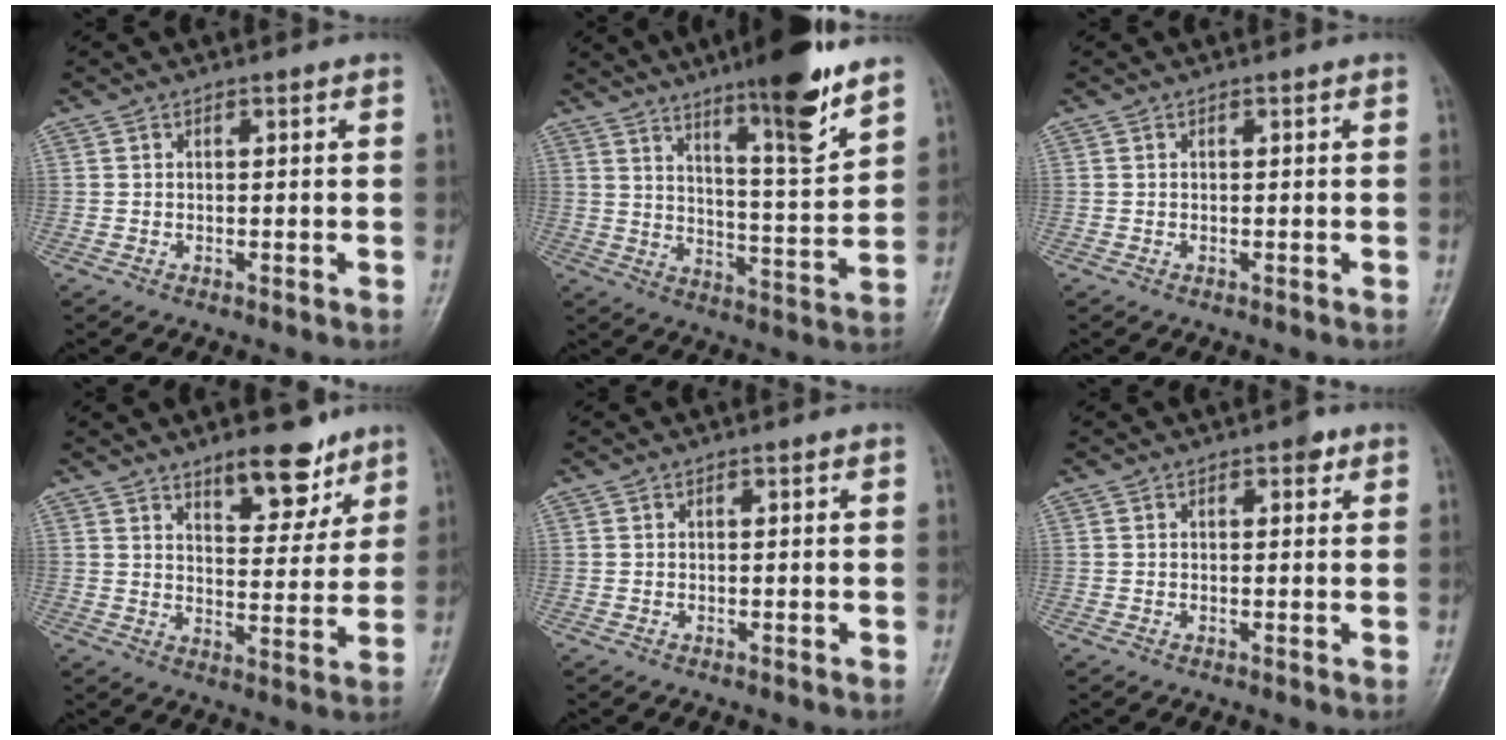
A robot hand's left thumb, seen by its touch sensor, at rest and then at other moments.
{"total": 15.2, "force": [10.3, 1.9, 11.0], "torque": [-0.155, -0.068, 0.165]}
{"total": 0.0}
{"total": 10.2, "force": [7.1, 4.1, 6.0], "torque": [-0.057, -0.048, 0.108]}
{"total": 0.0}
{"total": 1.9, "force": [1.0, 1.0, 1.2], "torque": [-0.008, -0.001, 0.010]}